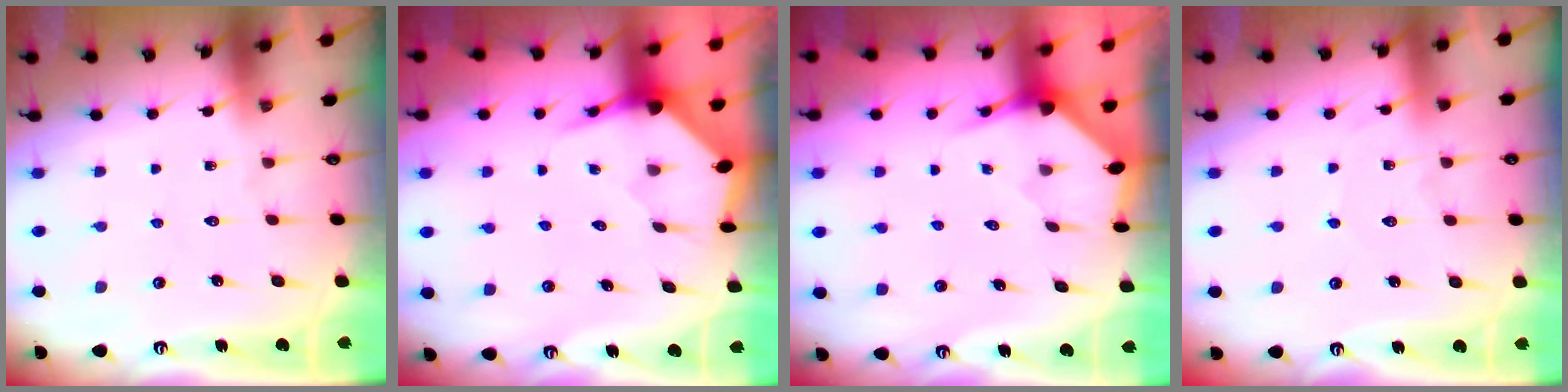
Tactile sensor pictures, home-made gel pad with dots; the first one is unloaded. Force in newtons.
{"total": 3.5, "press": 3.4, "slide": 0.4}
{"total": 3.3, "press": 3.3, "slide": 0.1}
{"total": 2.4, "press": 2.4, "slide": 0.3}